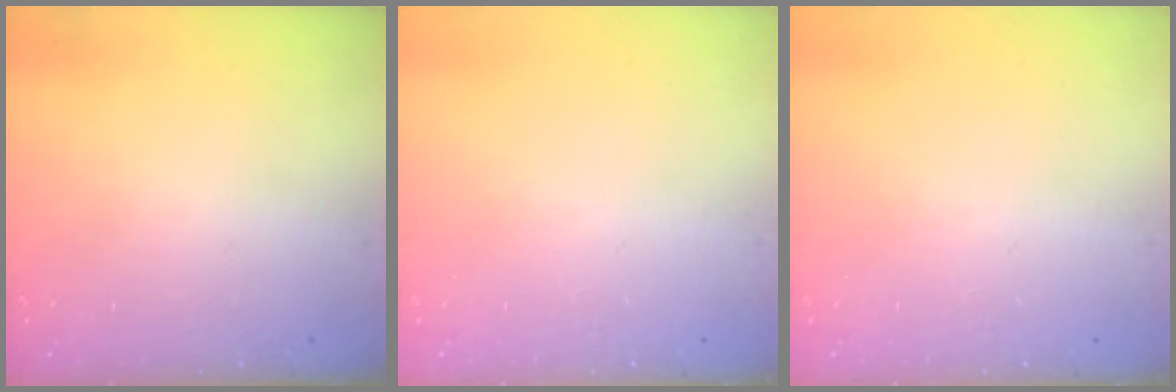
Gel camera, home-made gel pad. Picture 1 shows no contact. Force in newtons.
{"total": 0.0}
{"total": 0.0}